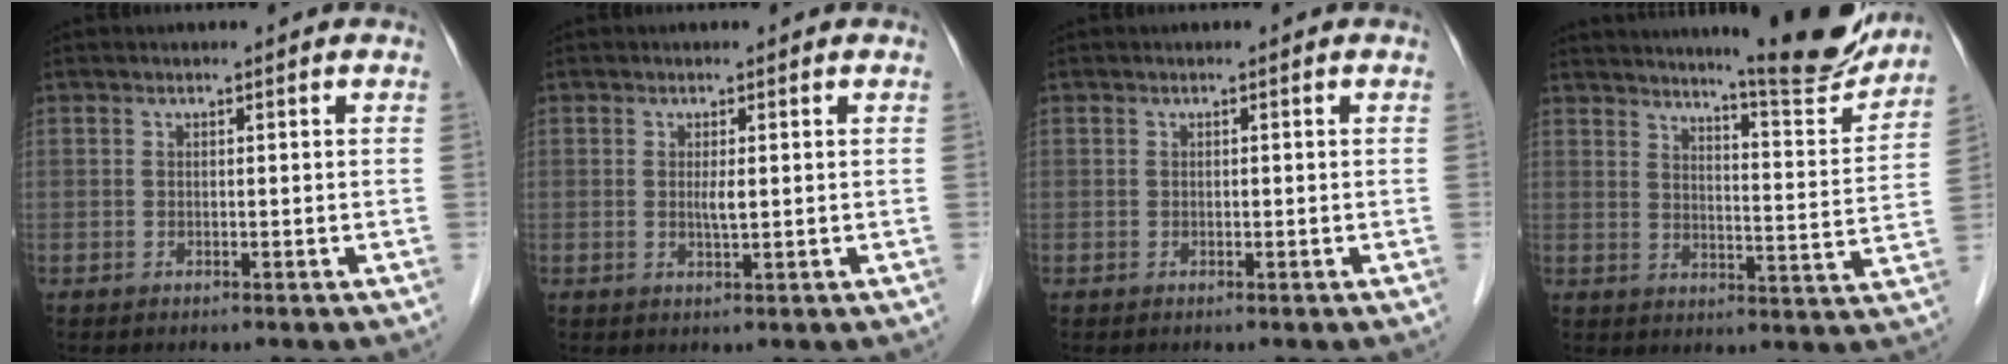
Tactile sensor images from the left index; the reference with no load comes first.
{"total": 1.5, "force": [0.3, 0.1, 1.5], "torque": [-0.032, -0.002, 0.006]}
{"total": 0.0}
{"total": 15.6, "force": [14.3, 0.1, 6.3], "torque": [-0.089, -0.044, 0.184]}